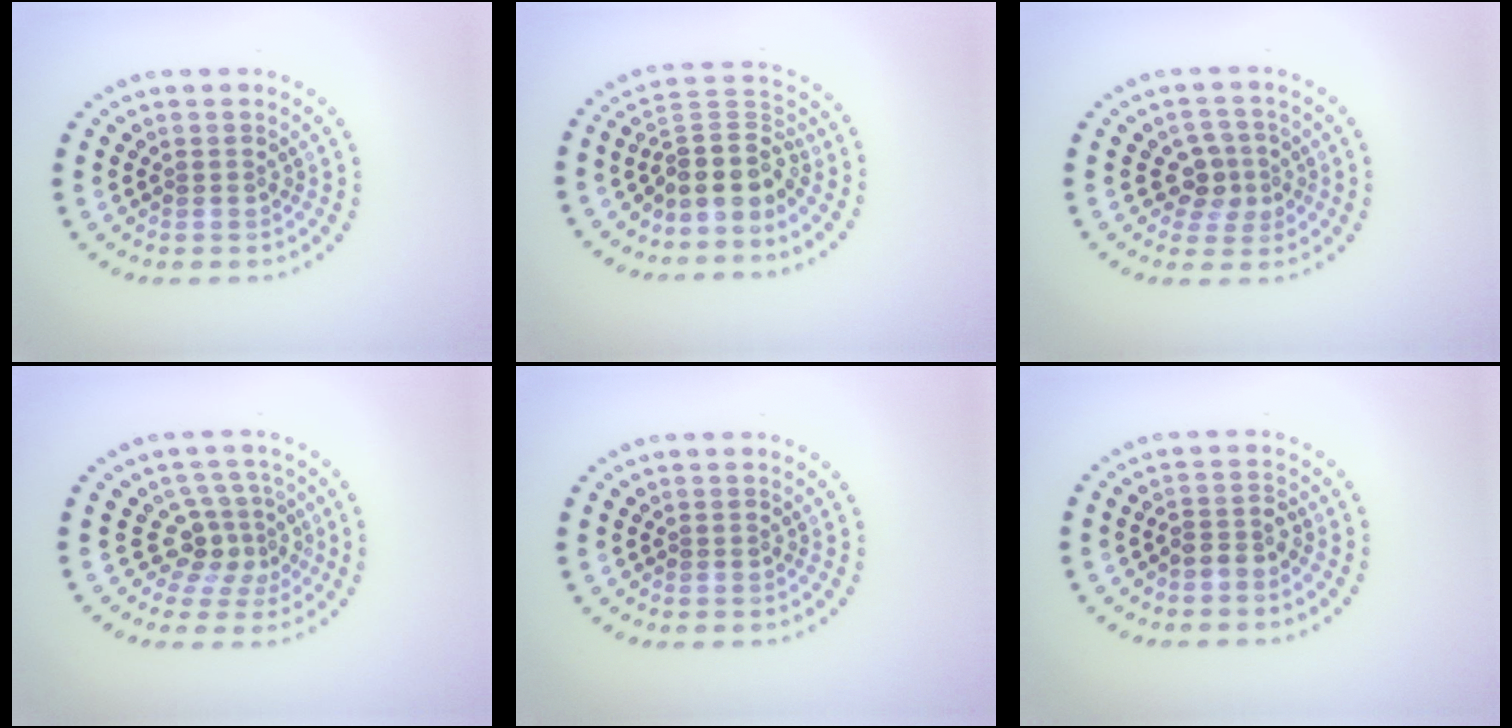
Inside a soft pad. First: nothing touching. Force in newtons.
{"total": 4.2, "press": 3.4, "slide": 2.5}
{"total": 2.7, "press": 2.5, "slide": 1.1}
{"total": 3.3, "press": 2.4, "slide": 2.3}
{"total": 0.0}
{"total": 1.8, "press": 1.4, "slide": 1.1}